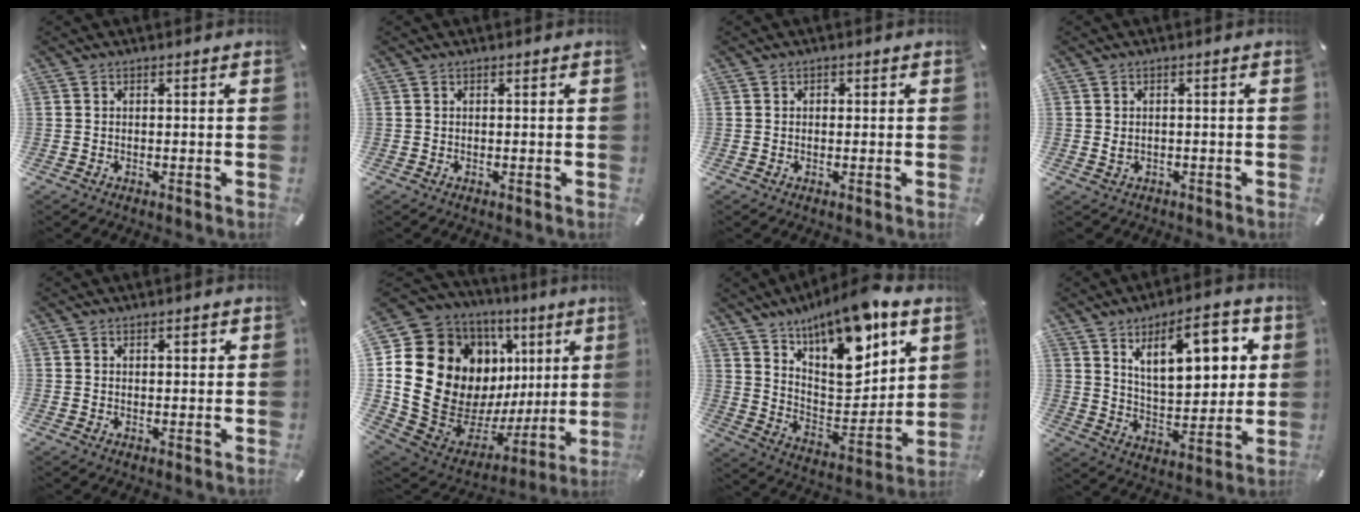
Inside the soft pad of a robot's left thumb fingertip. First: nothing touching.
{"total": 0.0}
{"total": 0.9, "force": [0.1, 0.9, 0.3], "torque": [0.001, 0.002, -0.001]}
{"total": 1.8, "force": [-0.3, 1.6, 0.8], "torque": [-0.017, 0.003, -0.007]}
{"total": 1.3, "force": [0.6, 1.0, 0.6], "torque": [-0.005, 0.001, 0.008]}
{"total": 24.1, "force": [4.4, 18.0, 15.4], "torque": [-0.260, -0.079, 0.121]}
{"total": 16.9, "force": [12.0, 7.3, 9.5], "torque": [-0.148, -0.083, 0.210]}
{"total": 16.3, "force": [8.0, 7.9, 11.8], "torque": [-0.174, -0.022, 0.131]}